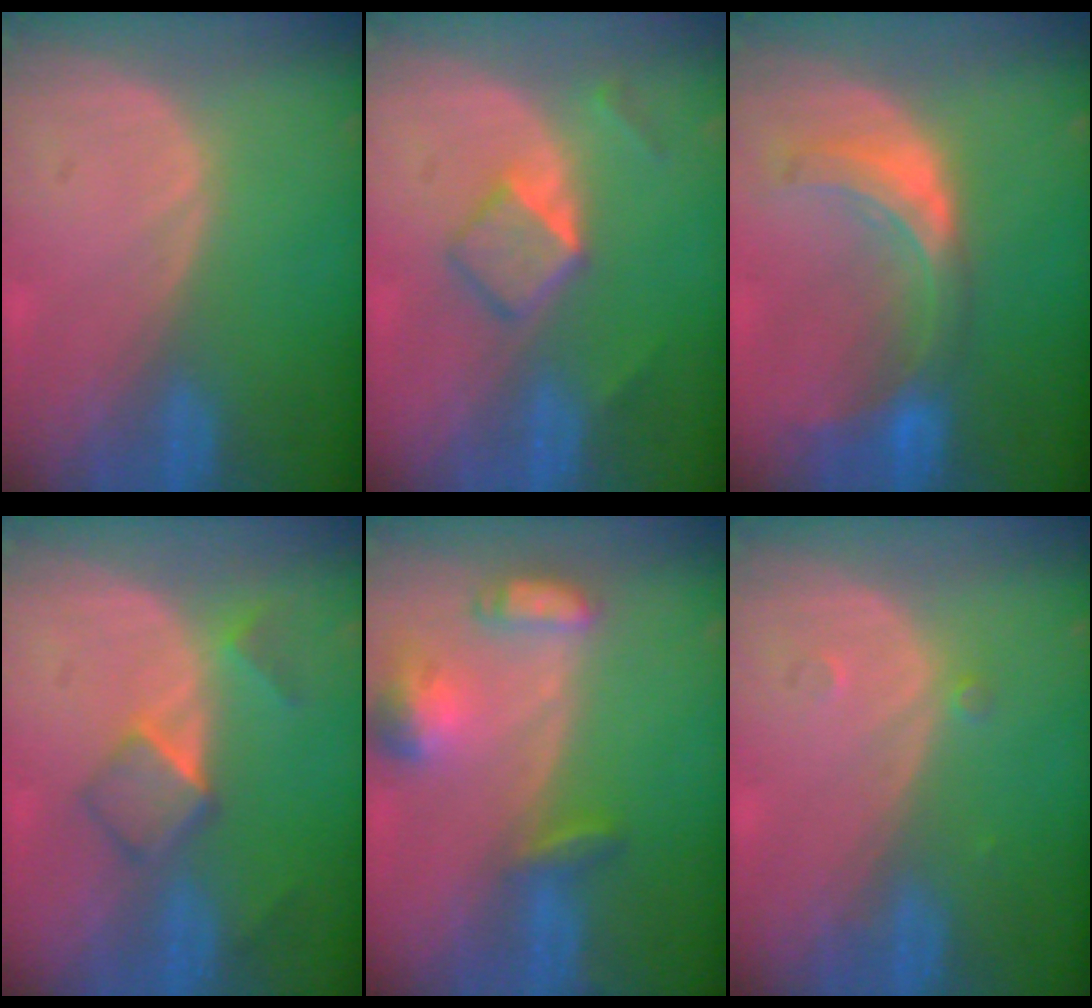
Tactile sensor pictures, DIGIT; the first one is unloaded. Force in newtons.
{"total": 5.3, "press": 4.6, "slide": 2.7}
{"total": 8.0, "press": 7.1, "slide": 3.8}
{"total": 5.2, "press": 4.6, "slide": 2.5}
{"total": 6.7, "press": 6.4, "slide": 2.0}
{"total": 0.8, "press": 0.8, "slide": 0.1}